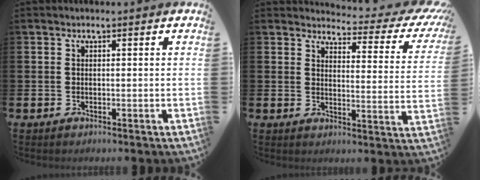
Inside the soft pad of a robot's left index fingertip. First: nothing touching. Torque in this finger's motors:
{"motor_torque": [0.99, -1.15, 0.43, 0.03]}